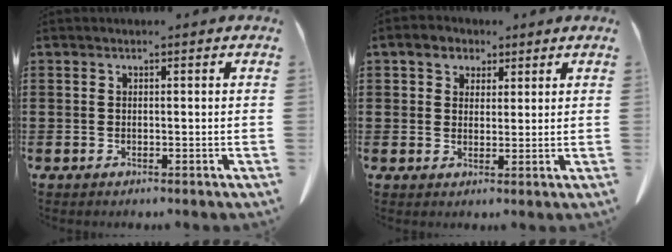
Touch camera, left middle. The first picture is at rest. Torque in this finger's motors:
{"motor_torque": [0.03, -0.01, -0.01, 0.00]}